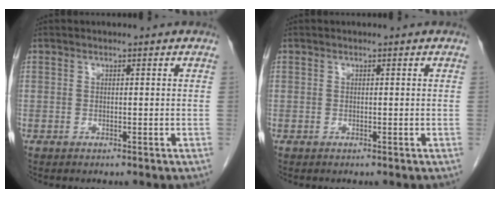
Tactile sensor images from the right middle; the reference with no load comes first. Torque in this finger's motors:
{"motor_torque": [0.26, -0.20, -0.20, -0.05]}